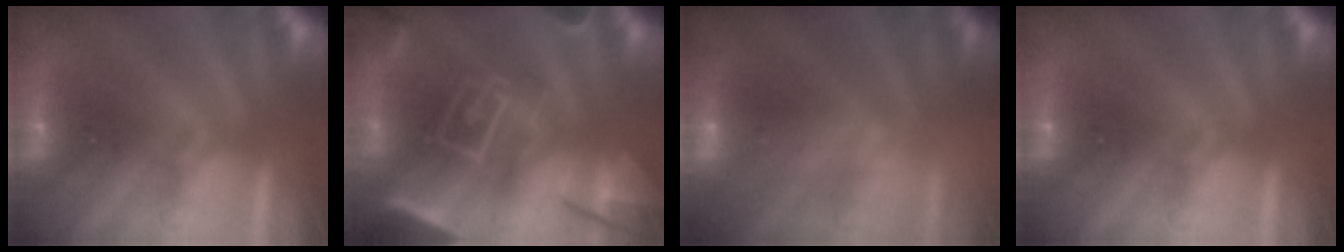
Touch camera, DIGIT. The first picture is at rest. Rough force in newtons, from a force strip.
{"total": 7.6}
{"total": 2.4}
{"total": 0.0}